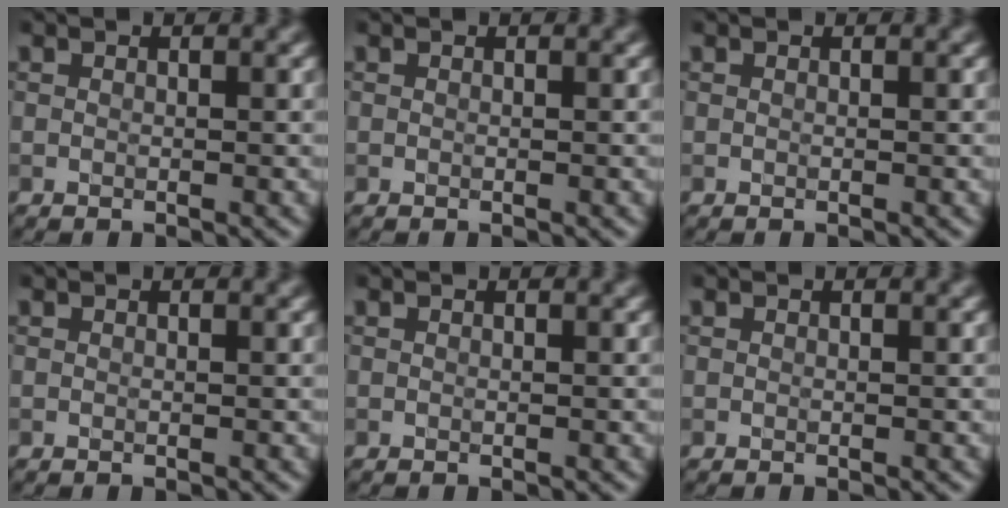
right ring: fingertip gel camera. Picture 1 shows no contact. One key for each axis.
{"total": 0.0}
{"total": 0.0}
{"total": 0.0}
{"total": 0.0}
{"total": 0.0}